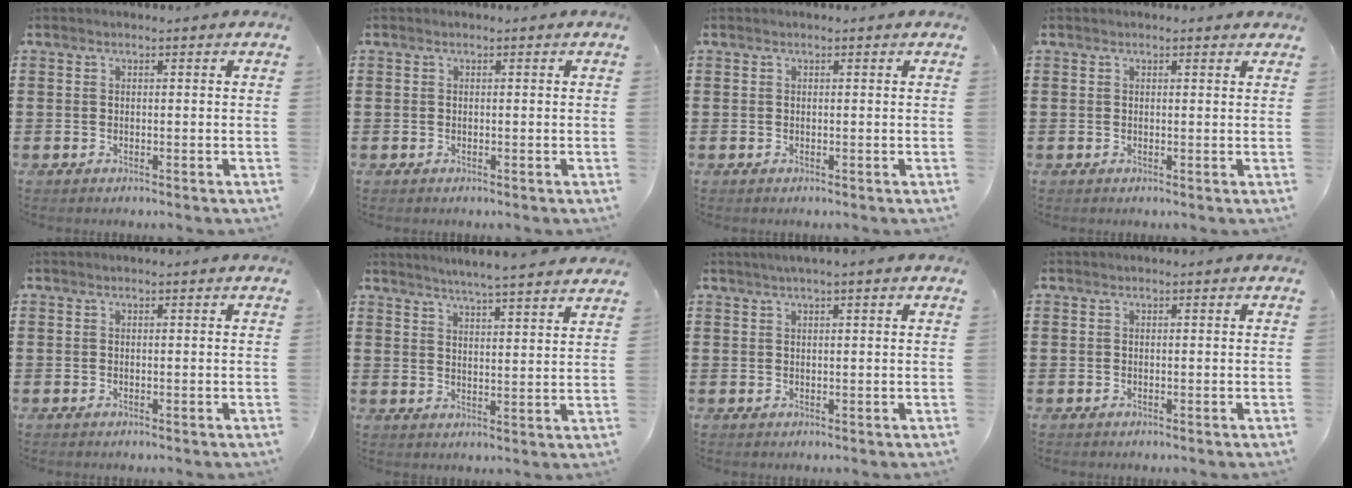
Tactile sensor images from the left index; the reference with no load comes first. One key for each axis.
{"total": 0.0}
{"total": 0.0}
{"total": 0.6, "fx": 0.5, "fy": 0.2, "fz": 0.3, "tx": -0.009, "ty": 0.001, "tz": 0.009}
{"total": 0.0}
{"total": 4.2, "fx": 4.1, "fy": -0.9, "fz": 0.6, "tx": -0.028, "ty": -0.023, "tz": 0.070}
{"total": 1.4, "fx": 0.9, "fy": -0.1, "fz": 1.1, "tx": -0.020, "ty": 0.001, "tz": 0.016}
{"total": 0.0}